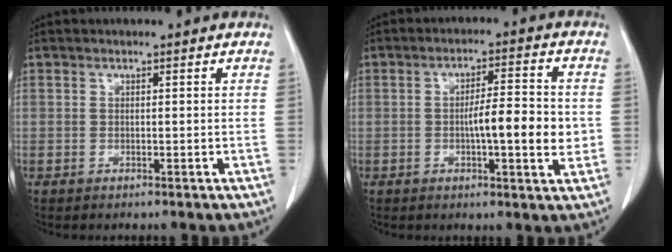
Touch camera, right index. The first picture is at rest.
{"total": 8.4, "force": [-0.9, 1.3, 8.2], "torque": [-0.129, 0.005, -0.017]}